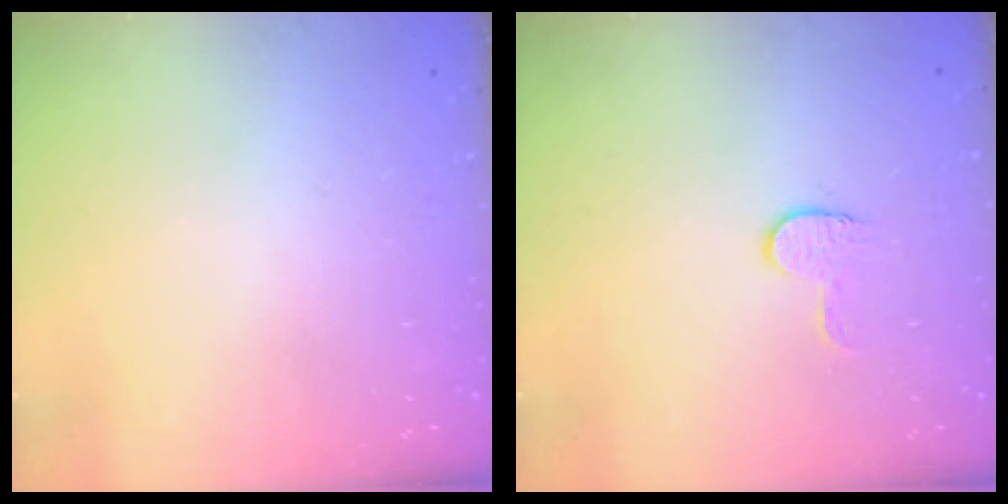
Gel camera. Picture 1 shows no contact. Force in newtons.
{"total": 5.4, "press": 5.4, "slide": 0.5}